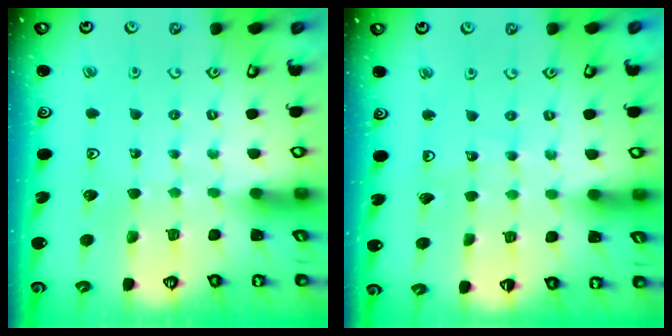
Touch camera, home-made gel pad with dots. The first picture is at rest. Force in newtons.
{"total": 3.2, "press": 3.2, "slide": 0.3}